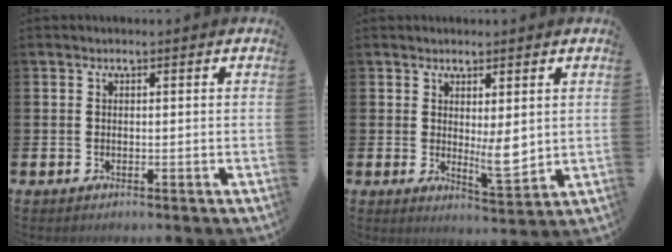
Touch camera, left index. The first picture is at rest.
{"total": 4.7, "force": [1.5, 1.8, 4.1], "torque": [-0.052, -0.021, 0.023]}